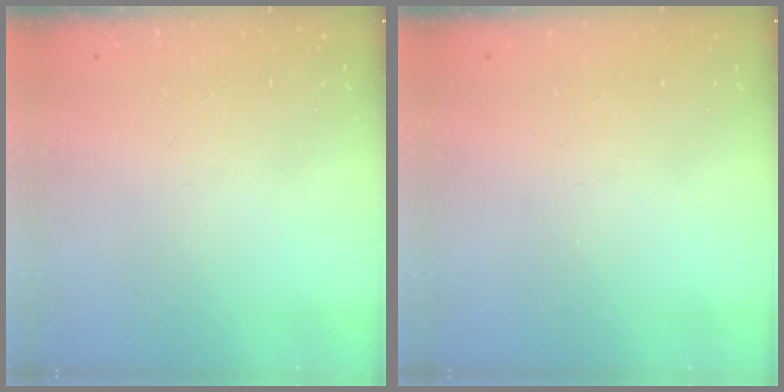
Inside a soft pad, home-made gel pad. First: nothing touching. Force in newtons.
{"total": 0.0}